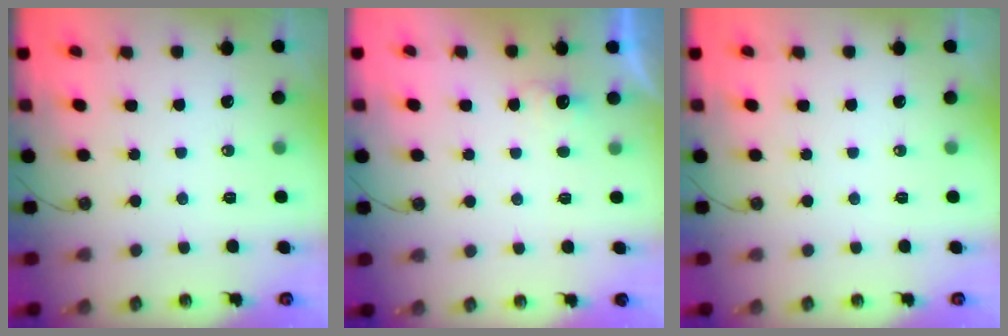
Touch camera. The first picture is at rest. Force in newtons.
{"total": 2.1, "press": 1.9, "slide": 0.8}
{"total": 0.0}